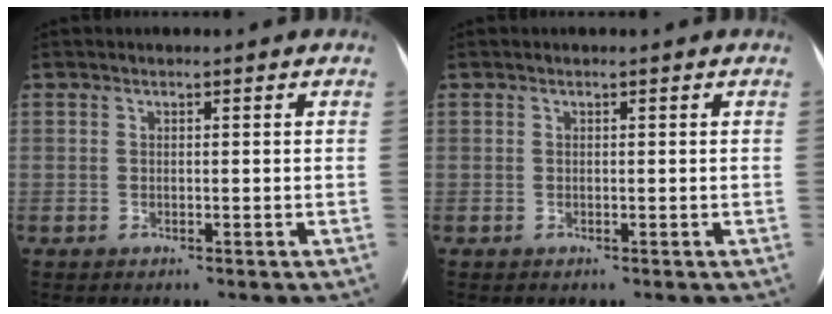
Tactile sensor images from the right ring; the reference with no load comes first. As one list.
[{"total": 0.0}]